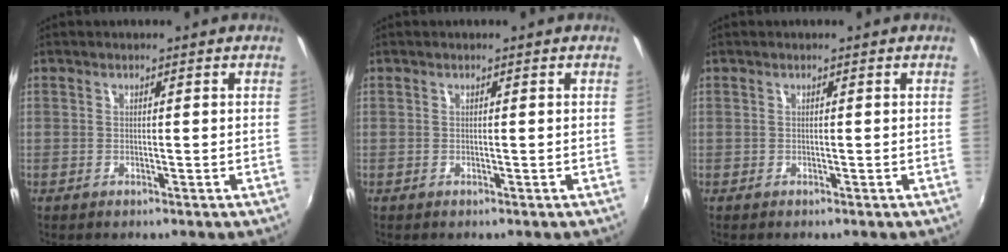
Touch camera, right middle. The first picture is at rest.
{"total": 0.0}
{"total": 0.0}